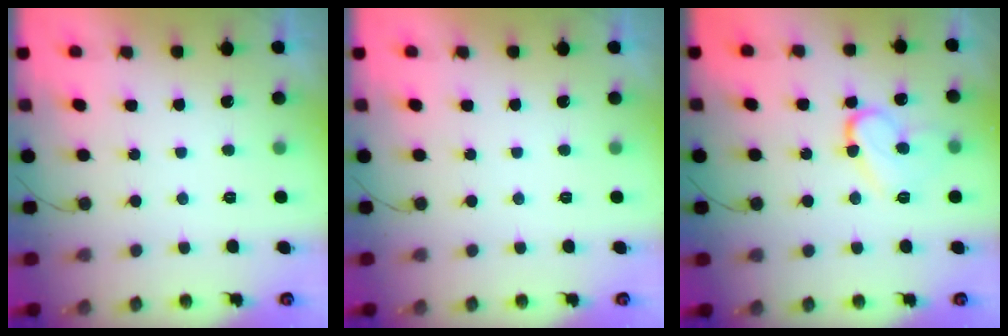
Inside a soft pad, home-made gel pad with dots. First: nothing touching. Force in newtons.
{"total": 0.0}
{"total": 11.9, "press": 11.8, "slide": 1.3}